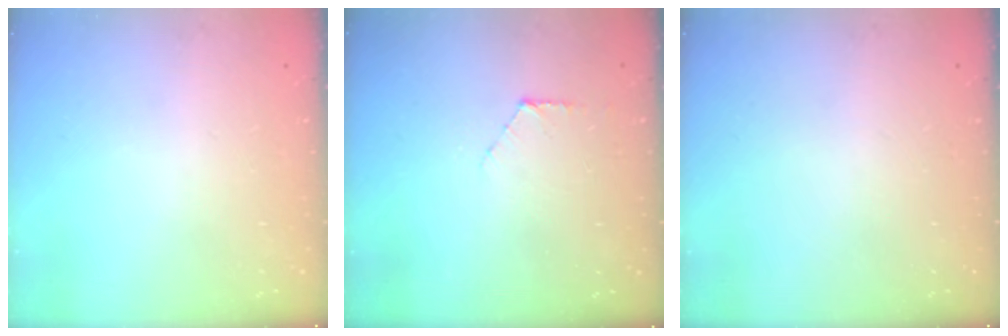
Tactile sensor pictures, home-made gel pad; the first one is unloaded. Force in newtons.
{"total": 4.4, "press": 4.4, "slide": 0.4}
{"total": 0.0}